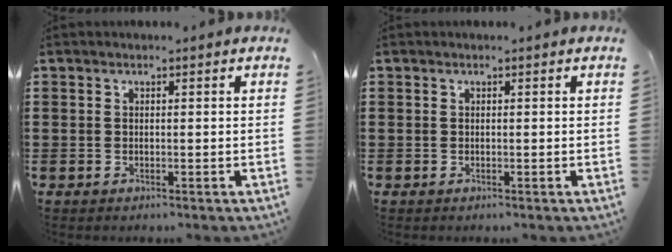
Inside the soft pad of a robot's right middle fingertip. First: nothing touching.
{"total": 0.0}